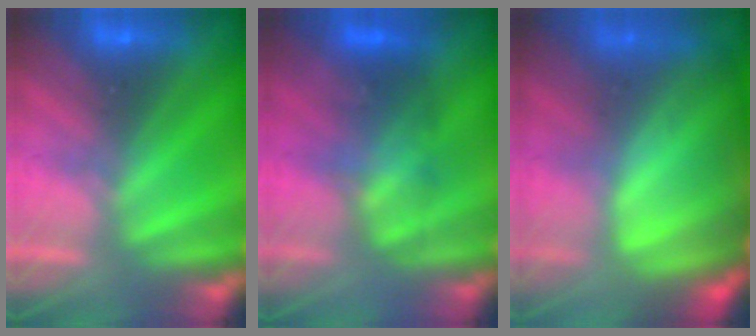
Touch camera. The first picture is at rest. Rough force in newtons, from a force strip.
{"total": 3.8}
{"total": 9.4}